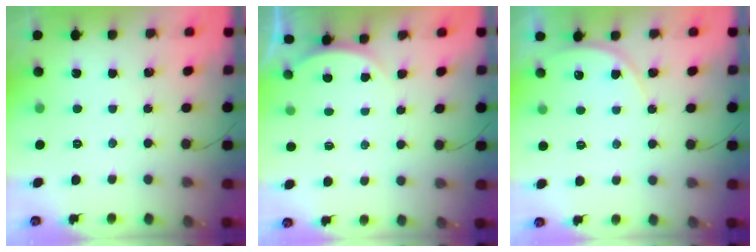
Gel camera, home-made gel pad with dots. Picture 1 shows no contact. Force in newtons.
{"total": 2.4, "press": 2.4, "slide": 0.6}
{"total": 5.6, "press": 5.6, "slide": 0.4}